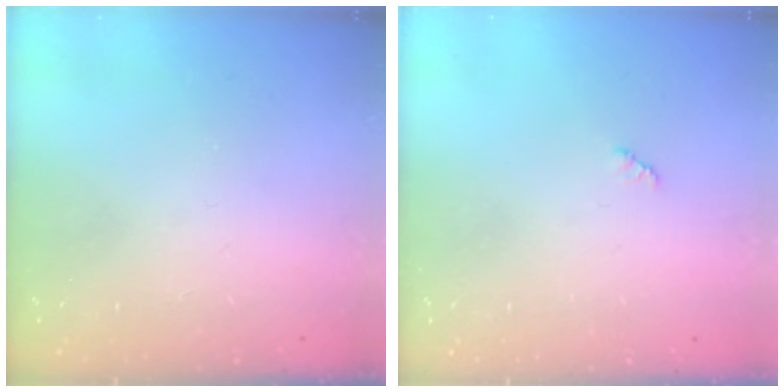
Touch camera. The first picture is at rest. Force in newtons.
{"total": 2.1, "press": 2.1, "slide": 0.3}